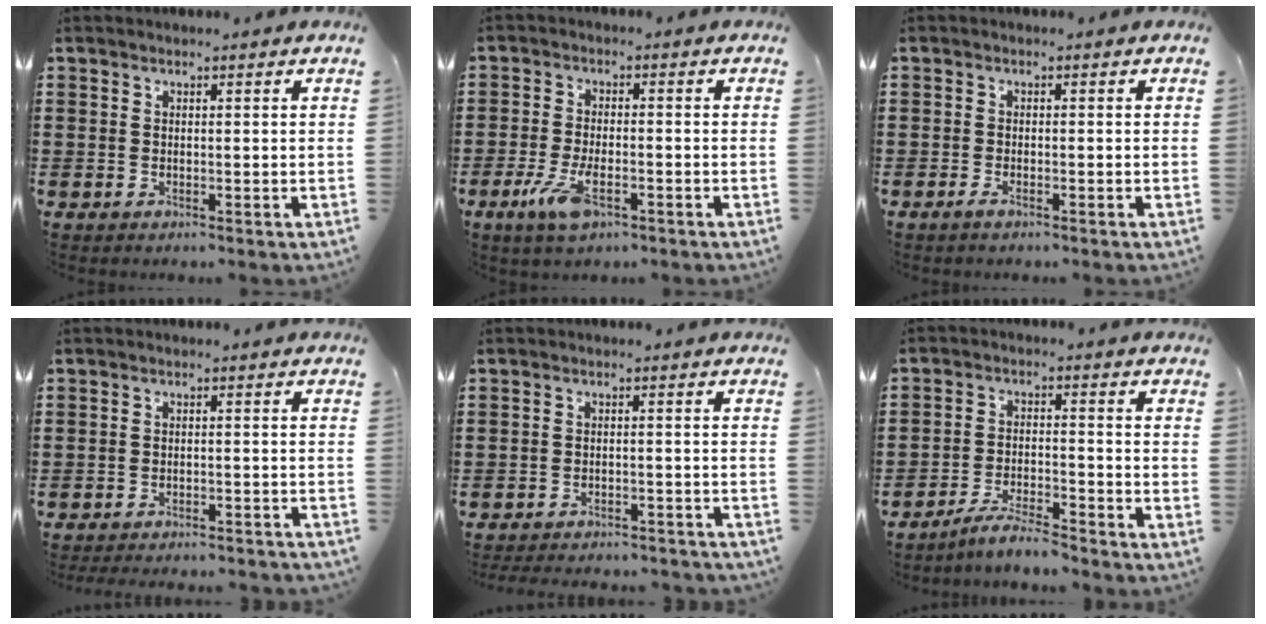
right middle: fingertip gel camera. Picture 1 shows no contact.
{"total": 6.2, "force": [-2.7, 2.3, 5.1], "torque": [-0.117, -0.010, -0.052]}
{"total": 1.0, "force": [-0.7, 0.1, 0.8], "torque": [-0.017, -0.004, -0.011]}
{"total": 2.6, "force": [-2.6, -0.2, 0.3], "torque": [-0.006, 0.001, -0.054]}
{"total": 3.0, "force": [-3.0, 0.0, 0.4], "torque": [-0.009, 0.001, -0.061]}
{"total": 5.1, "force": [-4.8, 0.2, 1.5], "torque": [-0.040, -0.001, -0.097]}